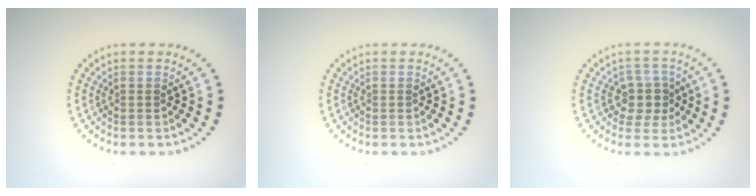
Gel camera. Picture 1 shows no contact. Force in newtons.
{"total": 0.0}
{"total": 2.5, "press": 2.1, "slide": 1.4}